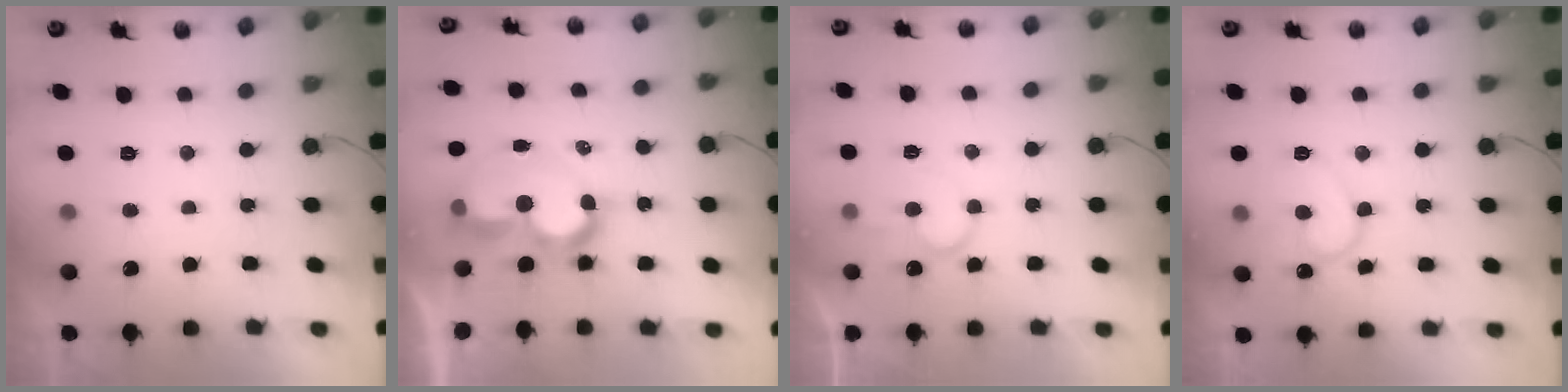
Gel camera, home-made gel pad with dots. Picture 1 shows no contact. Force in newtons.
{"total": 10.0, "press": 10.0, "slide": 0.8}
{"total": 7.4, "press": 7.4, "slide": 0.5}
{"total": 11.1, "press": 11.0, "slide": 1.1}